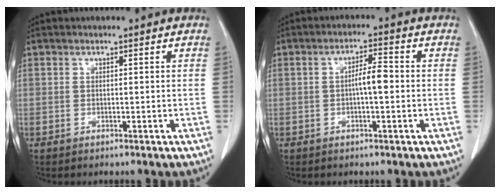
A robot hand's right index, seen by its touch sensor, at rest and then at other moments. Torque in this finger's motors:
{"motor_torque": [0.72, -0.15, 0.45, 0.10]}